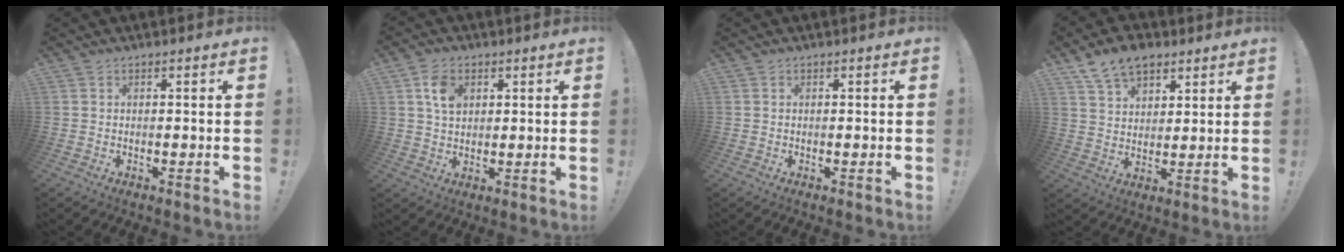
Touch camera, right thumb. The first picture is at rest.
{"total": 6.9, "force": [2.6, 4.8, 4.1], "torque": [-0.065, 0.000, 0.049]}
{"total": 0.0}
{"total": 10.5, "force": [7.1, 6.3, 4.5], "torque": [-0.076, -0.030, 0.136]}